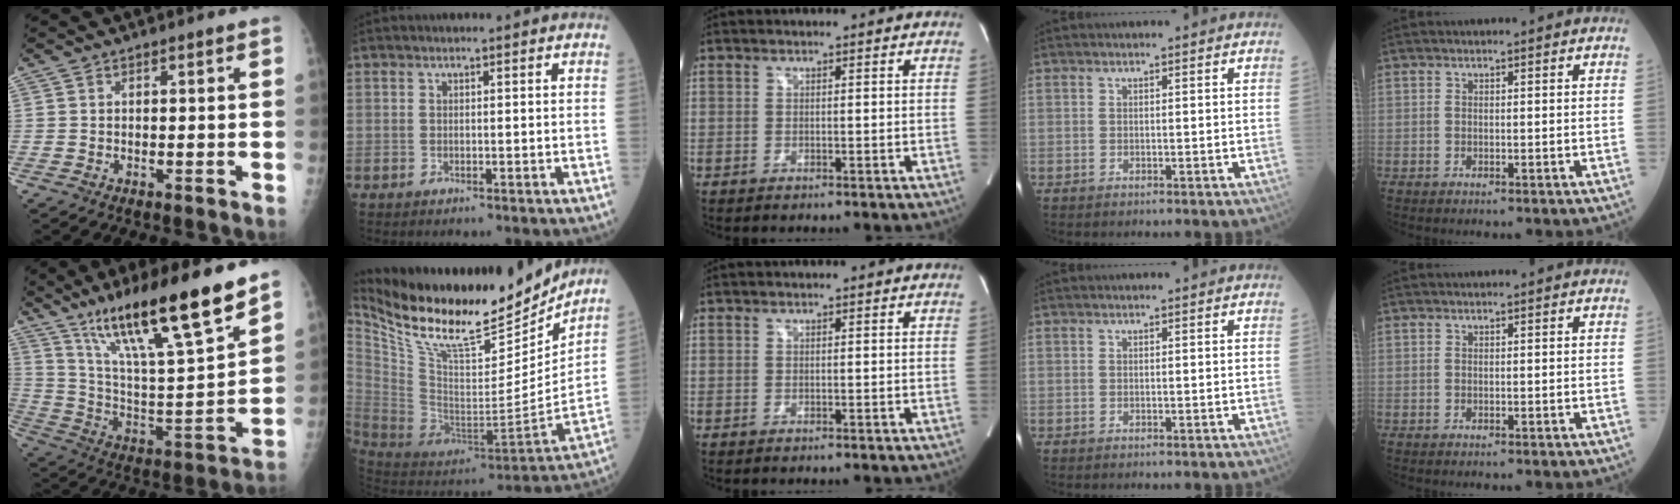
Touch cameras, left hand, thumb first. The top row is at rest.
{"thumb": {"total": 23.4, "force": [16.2, 3.2, 16.5], "torque": [-0.261, -0.066, 0.286]}, "index": {"total": 25.3, "force": [21.4, 6.1, 12.2], "torque": [-0.228, -0.022, 0.354]}}